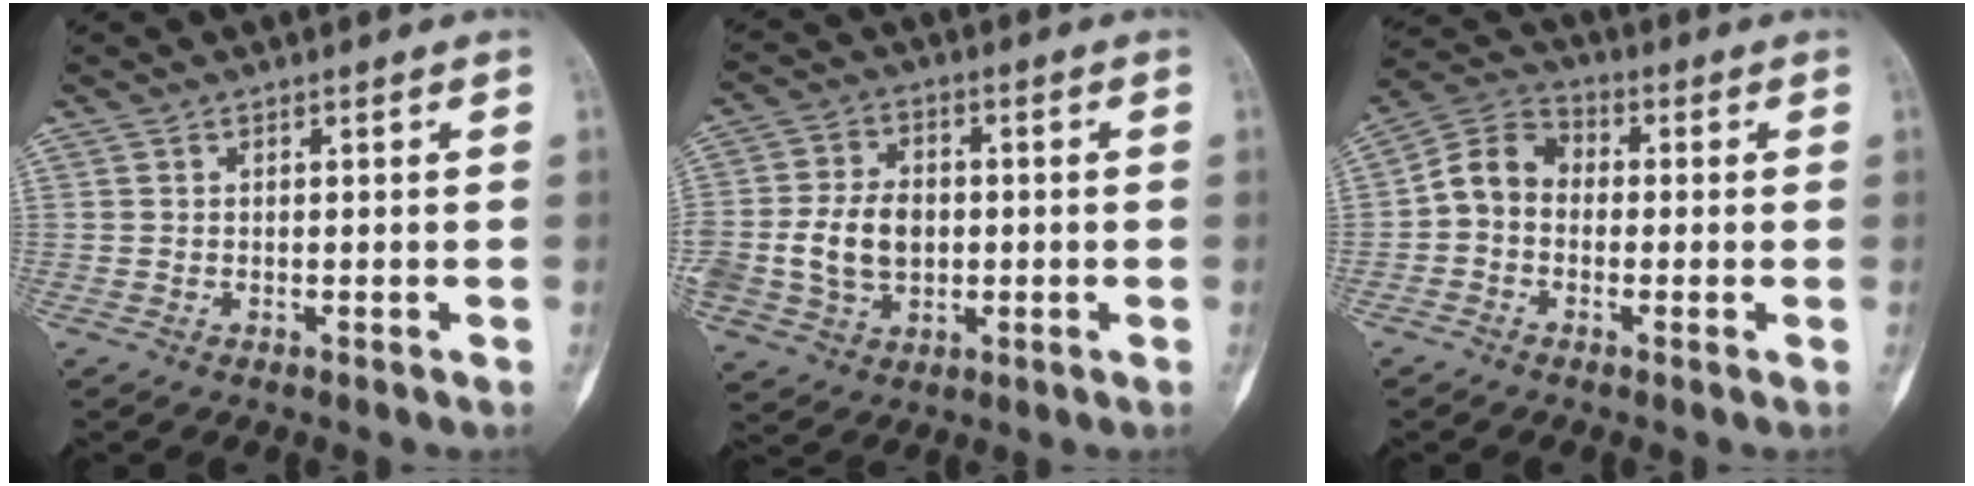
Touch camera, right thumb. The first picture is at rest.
{"total": 11.1, "force": [-0.8, 8.2, 7.5], "torque": [-0.133, 0.014, -0.013]}
{"total": 7.4, "force": [-0.8, 5.8, 4.4], "torque": [-0.063, 0.026, -0.035]}